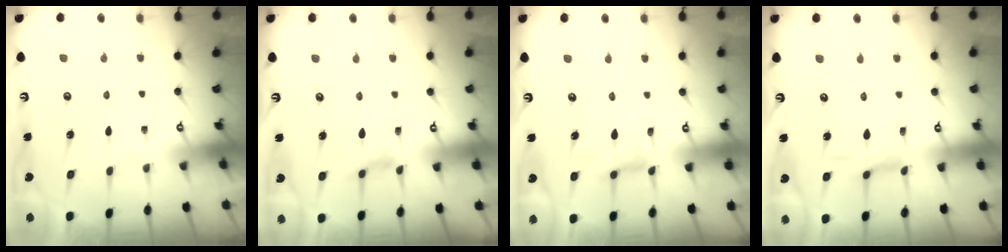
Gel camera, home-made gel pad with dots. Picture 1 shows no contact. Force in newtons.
{"total": 4.2, "press": 4.2, "slide": 0.5}
{"total": 2.1, "press": 2.1, "slide": 0.5}
{"total": 2.3, "press": 2.3, "slide": 0.5}